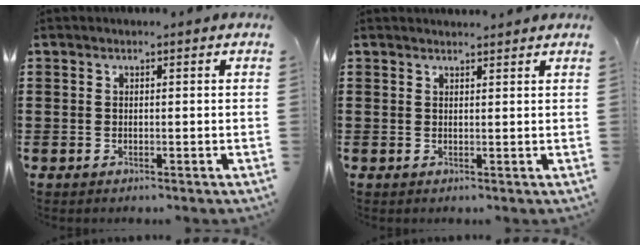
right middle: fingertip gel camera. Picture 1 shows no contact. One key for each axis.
{"total": 1.3, "fx": 1.3, "fy": 0.0, "fz": 0.1, "tx": 0.003, "ty": -0.002, "tz": 0.023}